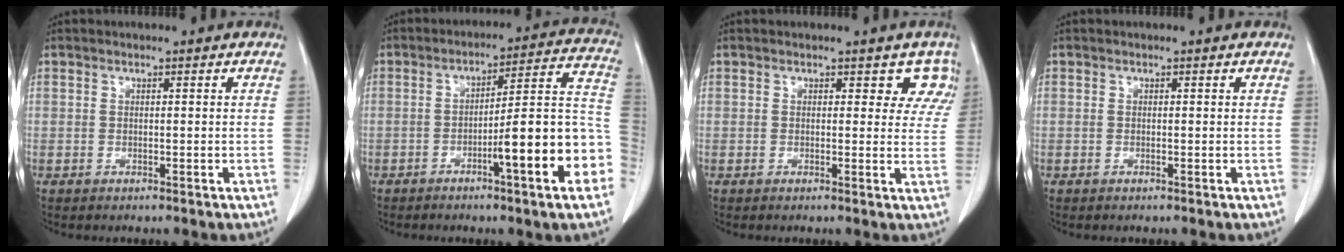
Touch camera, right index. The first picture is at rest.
{"total": 15.5, "force": [-5.5, 1.0, 14.5], "torque": [-0.156, 0.025, -0.075]}
{"total": 4.3, "force": [2.6, 2.8, 1.9], "torque": [0.012, -0.003, 0.012]}
{"total": 0.0}